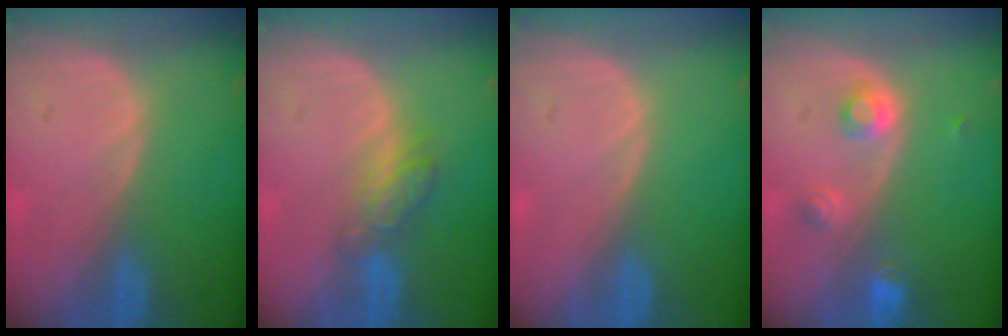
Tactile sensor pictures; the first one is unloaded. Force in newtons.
{"total": 4.1, "press": 4.1, "slide": 0.4}
{"total": 0.0}
{"total": 3.3, "press": 3.2, "slide": 1.0}